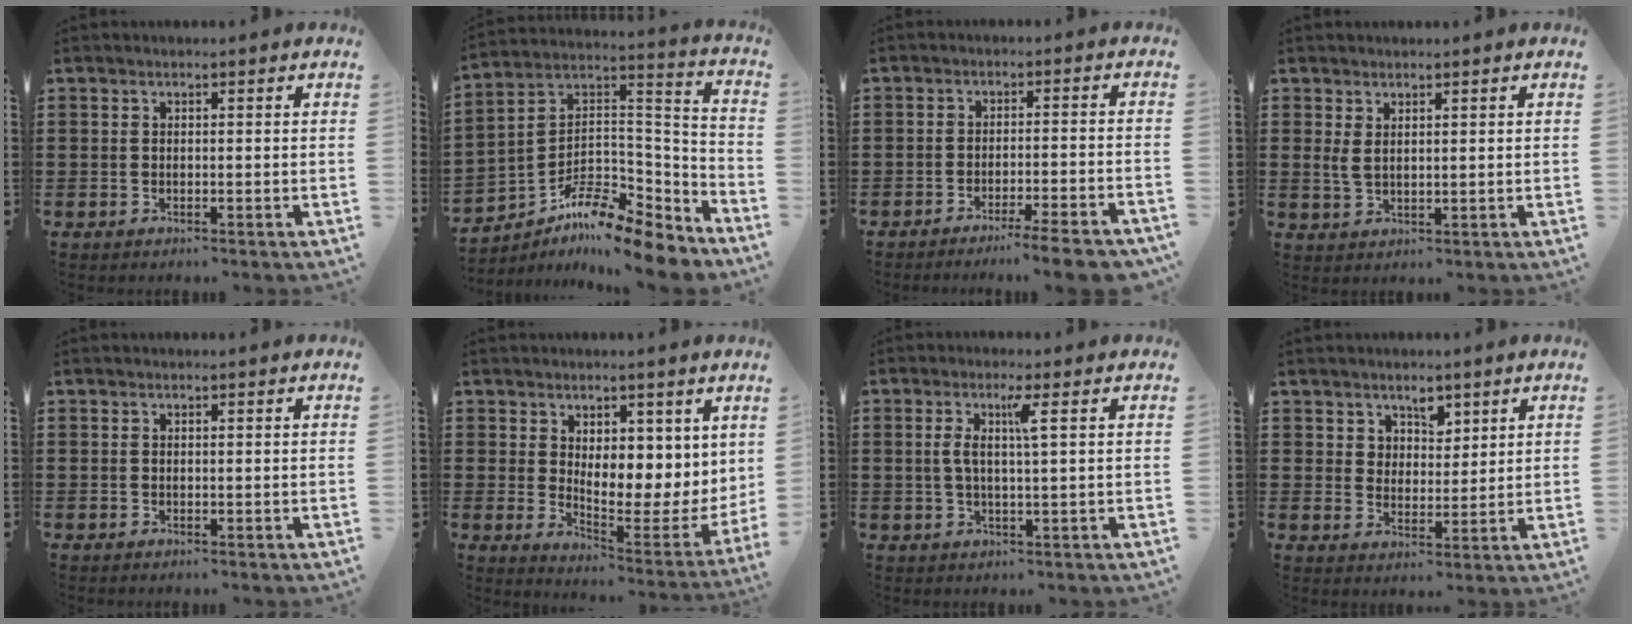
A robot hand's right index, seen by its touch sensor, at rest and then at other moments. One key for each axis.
{"total": 9.6, "fx": -8.3, "fy": 2.2, "fz": 4.3, "tx": -0.086, "ty": 0.007, "tz": -0.167}
{"total": 5.3, "fx": -4.4, "fy": -0.3, "fz": 3.0, "tx": -0.046, "ty": -0.014, "tz": -0.081}
{"total": 2.2, "fx": 1.3, "fy": 0.8, "fz": 1.6, "tx": -0.035, "ty": 0.004, "tz": 0.023}
{"total": 0.0}
{"total": 4.8, "fx": 2.6, "fy": 2.9, "fz": 2.7, "tx": -0.050, "ty": -0.036, "tz": 0.045}
{"total": 4.0, "fx": 1.0, "fy": 0.0, "fz": 3.9, "tx": -0.077, "ty": 0.000, "tz": 0.011}
{"total": 4.0, "fx": 2.8, "fy": 2.8, "fz": 0.4, "tx": -0.016, "ty": 0.005, "tz": 0.049}